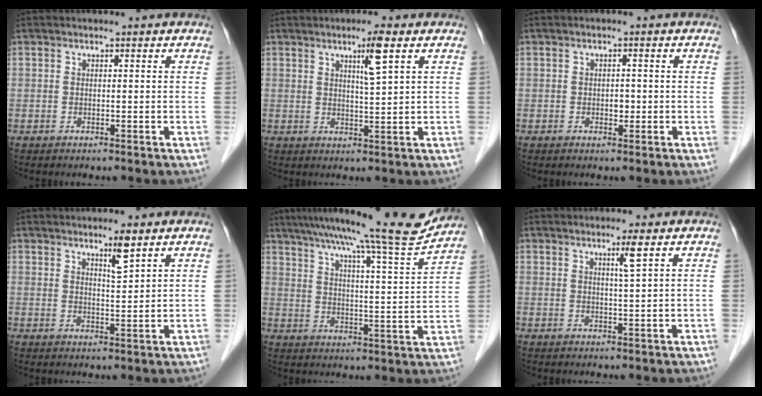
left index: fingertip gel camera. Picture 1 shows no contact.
{"total": 4.2, "force": [2.1, -0.3, 3.7], "torque": [-0.066, -0.005, 0.038]}
{"total": 1.3, "force": [-0.4, 0.9, 0.9], "torque": [-0.014, -0.002, -0.004]}
{"total": 3.2, "force": [2.2, 0.0, 2.3], "torque": [-0.045, -0.006, 0.040]}
{"total": 17.2, "force": [15.2, -0.9, 7.9], "torque": [-0.123, -0.023, 0.212]}
{"total": 2.3, "force": [1.1, -0.6, 1.9], "torque": [-0.036, -0.008, 0.023]}